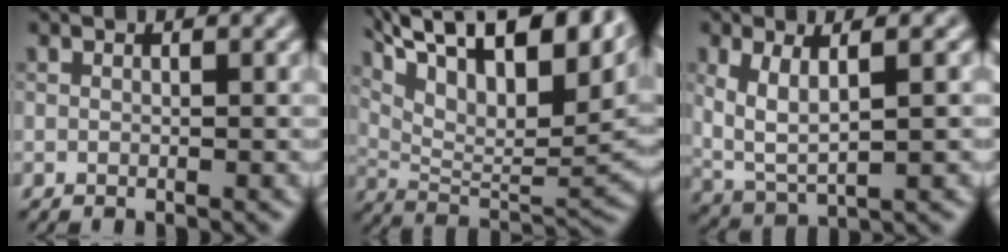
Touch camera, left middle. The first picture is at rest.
{"total": 17.0, "force": [9.8, 6.5, 12.2], "torque": [-0.199, 0.032, 0.146]}
{"total": 4.4, "force": [1.2, 1.7, 3.9], "torque": [-0.086, -0.005, 0.027]}